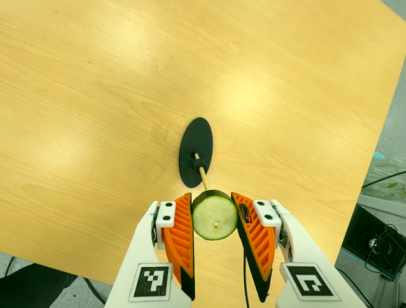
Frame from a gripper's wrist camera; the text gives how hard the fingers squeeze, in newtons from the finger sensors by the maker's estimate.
{"total": 10.0, "left": 9.6, "right": 10.4}